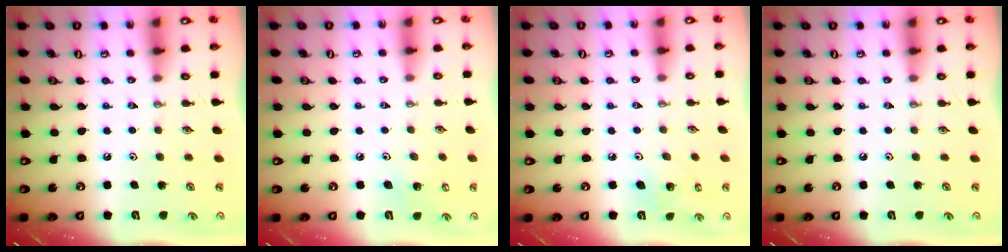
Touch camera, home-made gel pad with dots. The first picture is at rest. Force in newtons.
{"total": 4.6, "press": 4.5, "slide": 0.3}
{"total": 4.0, "press": 4.0, "slide": 0.4}
{"total": 0.0}